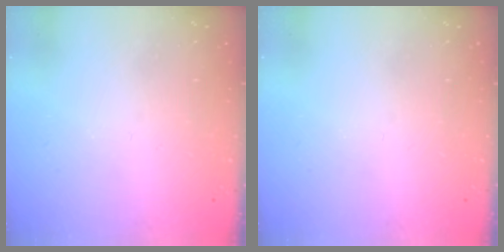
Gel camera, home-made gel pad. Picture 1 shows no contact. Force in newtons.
{"total": 0.0}